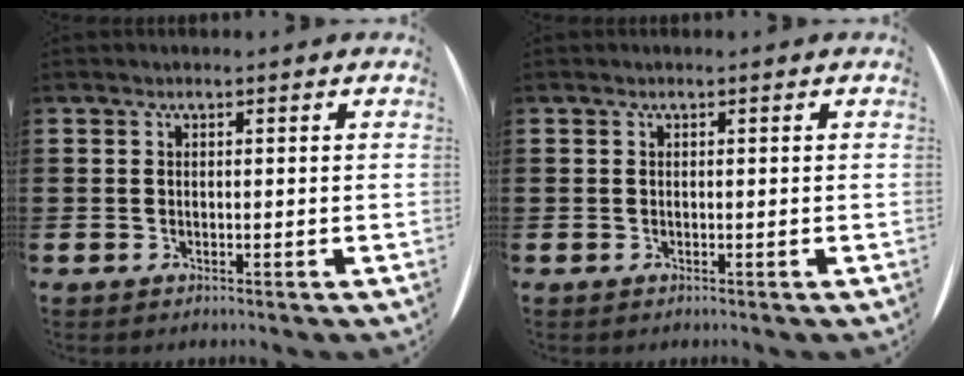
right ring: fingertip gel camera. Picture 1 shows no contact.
{"total": 0.0}